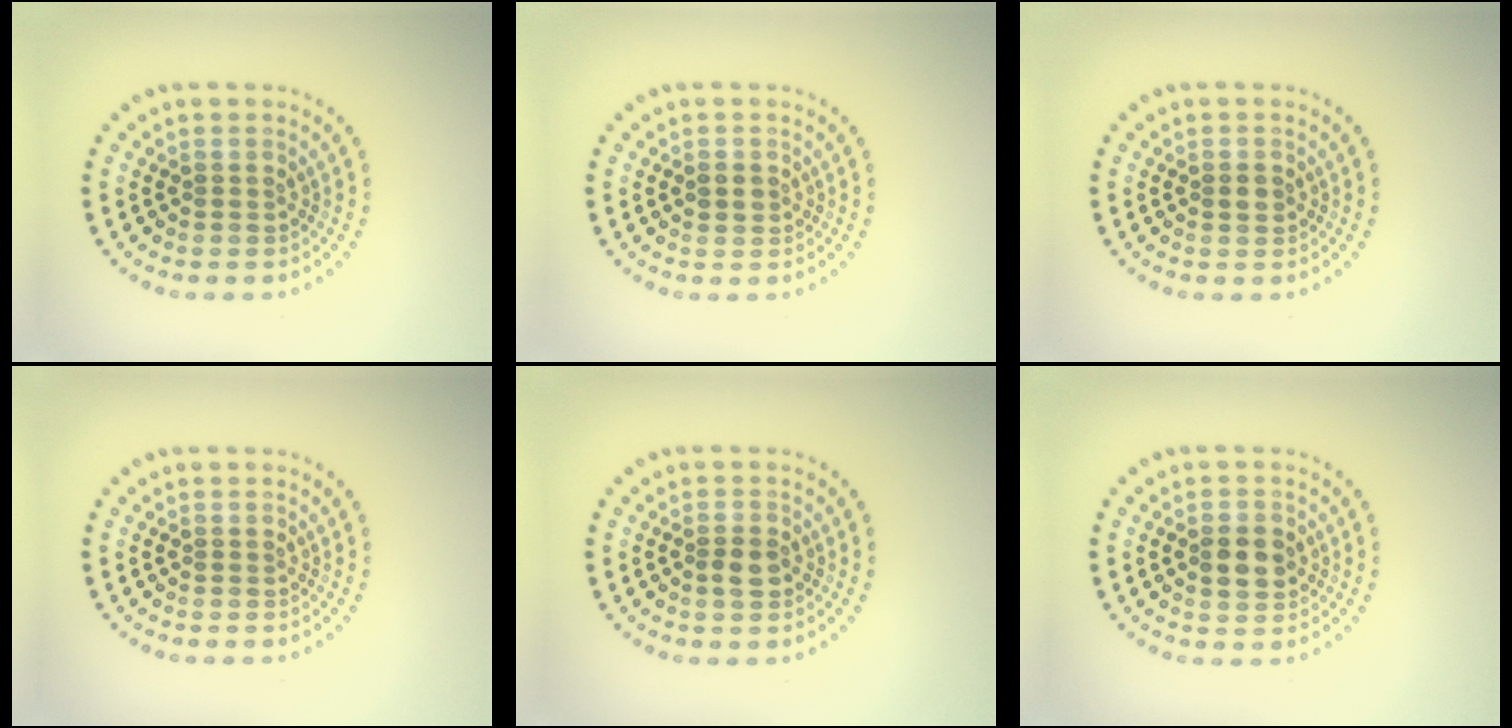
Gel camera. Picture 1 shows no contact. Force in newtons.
{"total": 1.2, "press": 1.1, "slide": 0.3}
{"total": 1.2, "press": 1.2, "slide": 0.0}
{"total": 0.0}
{"total": 1.7, "press": 1.7, "slide": 0.5}
{"total": 2.9, "press": 2.9, "slide": 0.1}